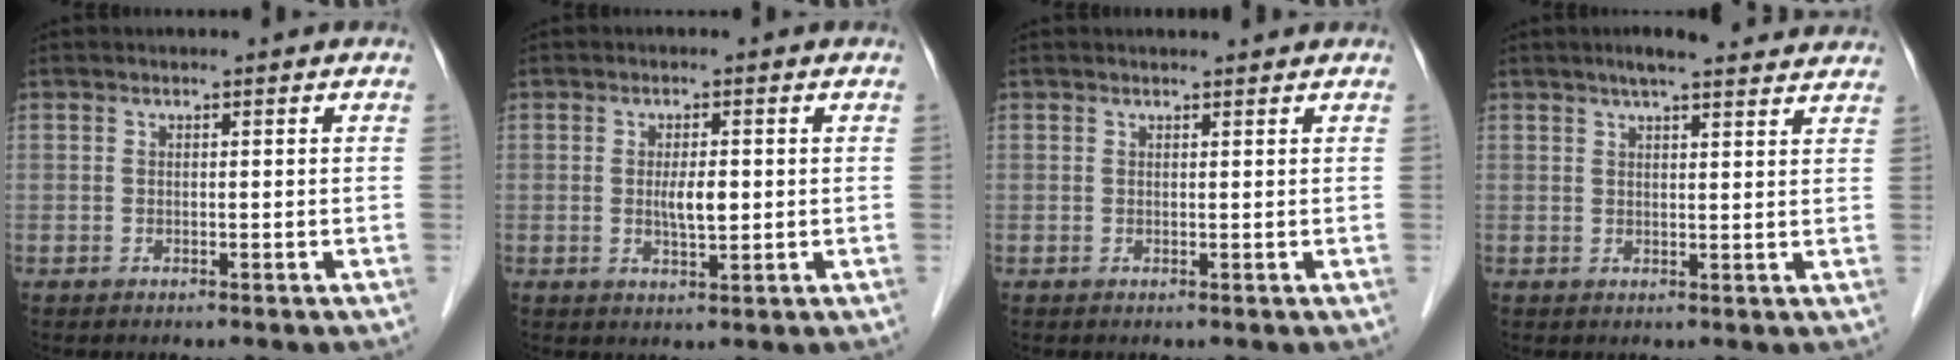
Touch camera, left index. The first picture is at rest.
{"total": 3.3, "force": [0.0, 0.9, 3.2], "torque": [-0.058, -0.002, 0.003]}
{"total": 1.7, "force": [1.6, 0.2, 0.5], "torque": [-0.009, 0.008, 0.023]}
{"total": 10.5, "force": [9.1, 1.4, 5.2], "torque": [-0.065, 0.026, 0.104]}